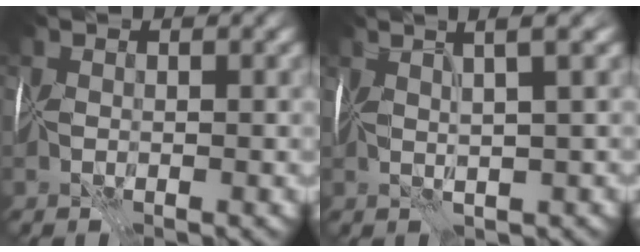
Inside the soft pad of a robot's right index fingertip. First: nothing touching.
{"total": 3.5, "force": [1.8, 0.2, 3.1], "torque": [-0.037, 0.014, 0.024]}